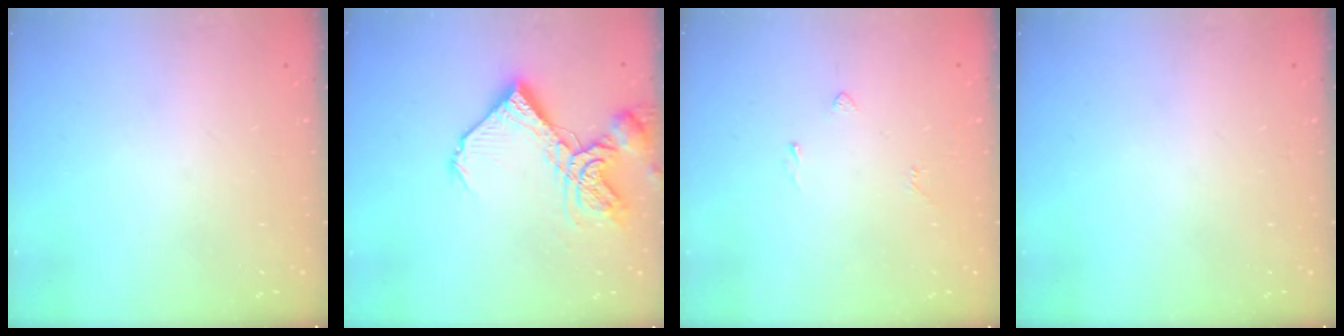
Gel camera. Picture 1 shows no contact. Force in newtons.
{"total": 13.2, "press": 13.1, "slide": 1.4}
{"total": 2.0, "press": 1.9, "slide": 0.8}
{"total": 0.0}